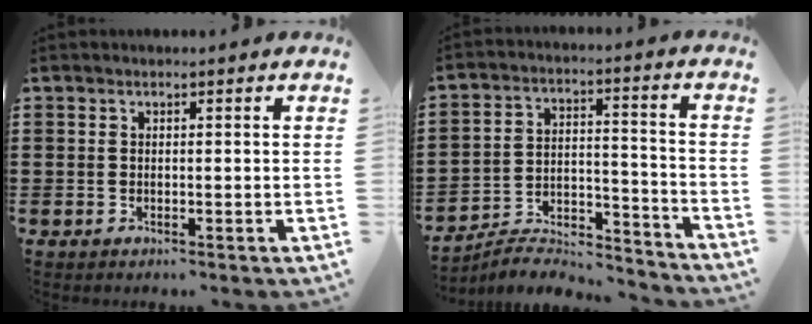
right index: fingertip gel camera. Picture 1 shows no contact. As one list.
[{"total": 5.9, "force": [-5.7, 1.0, 1.1], "torque": [-0.023, 0.004, -0.116]}]